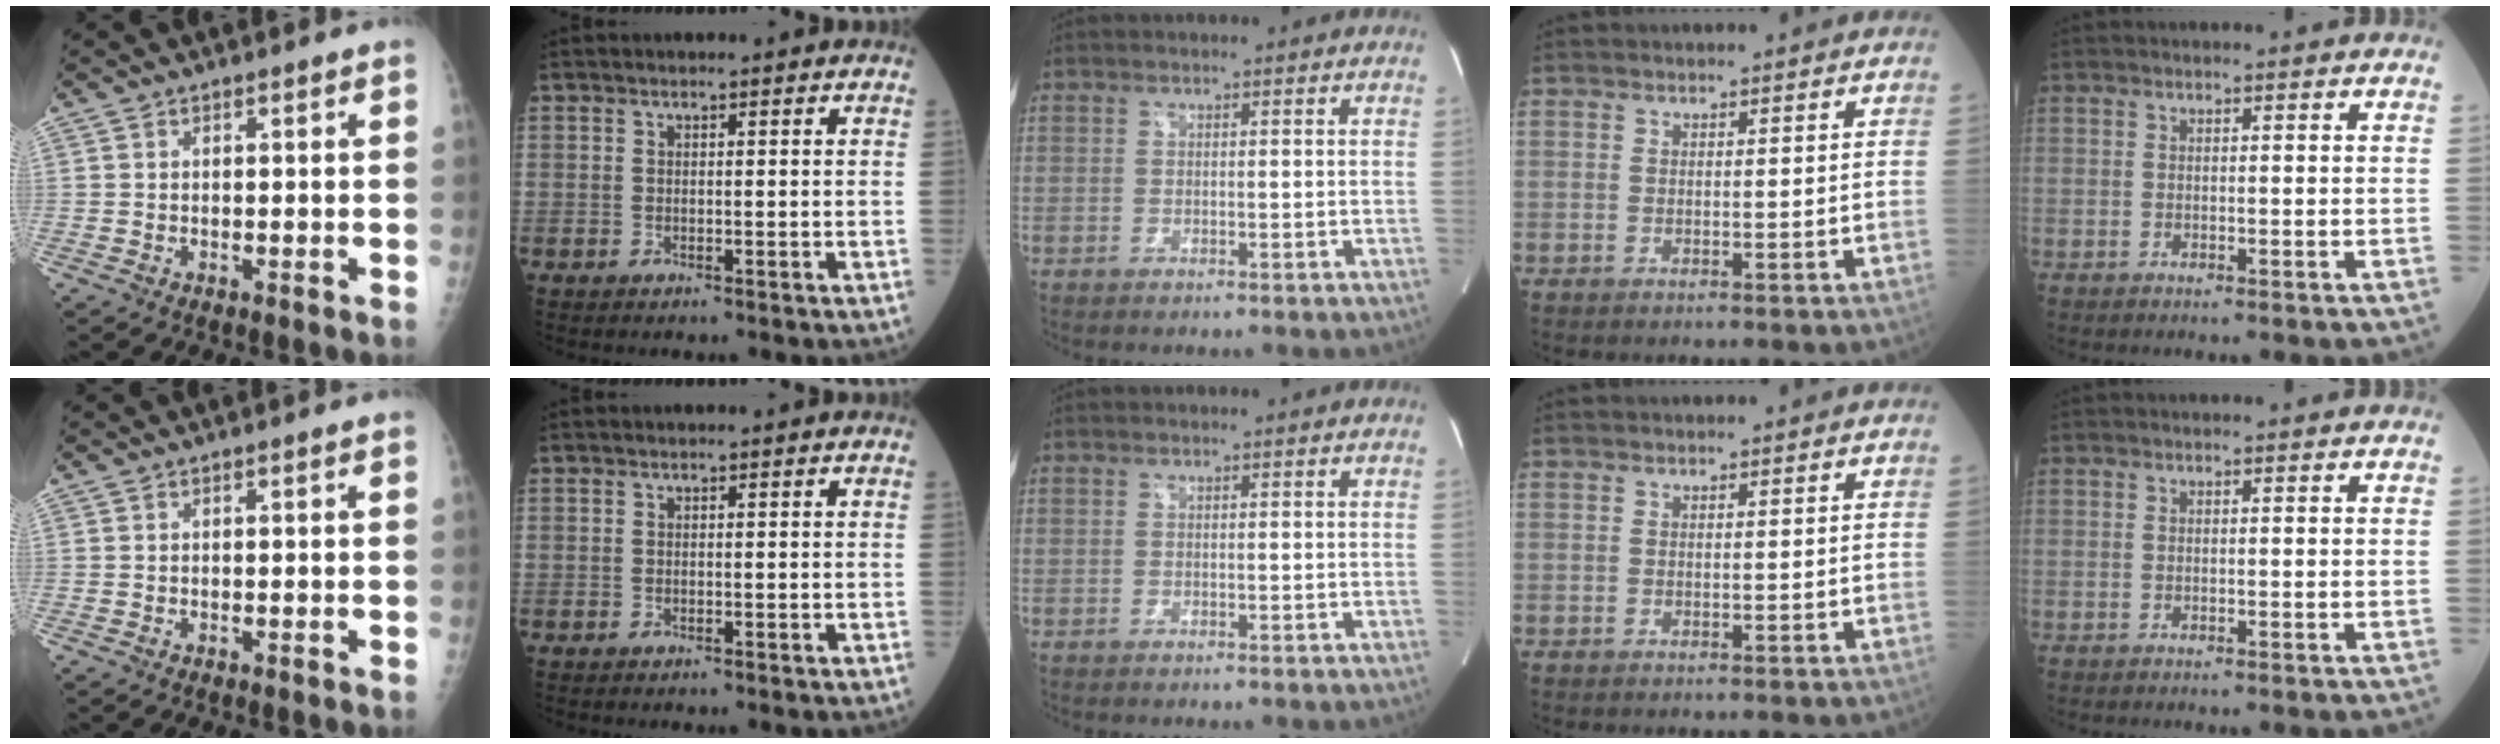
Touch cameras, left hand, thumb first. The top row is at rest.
{}